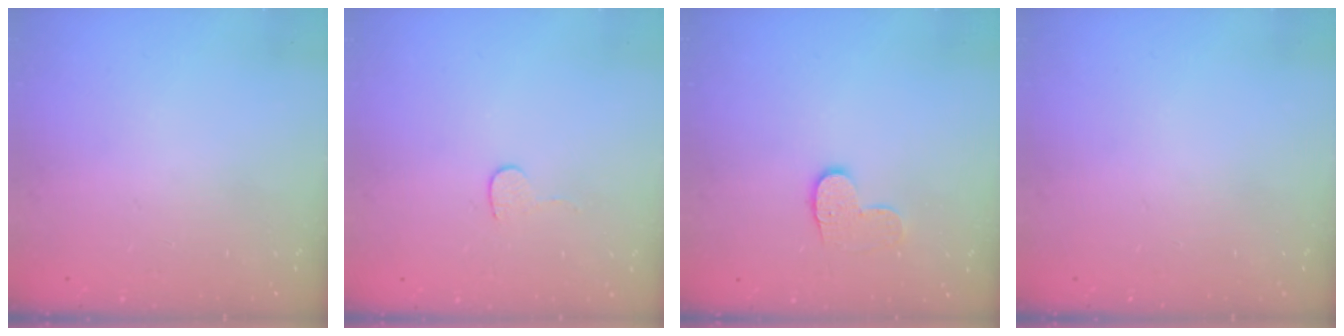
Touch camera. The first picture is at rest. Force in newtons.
{"total": 4.7, "press": 4.7, "slide": 0.4}
{"total": 8.2, "press": 8.2, "slide": 0.3}
{"total": 0.0}